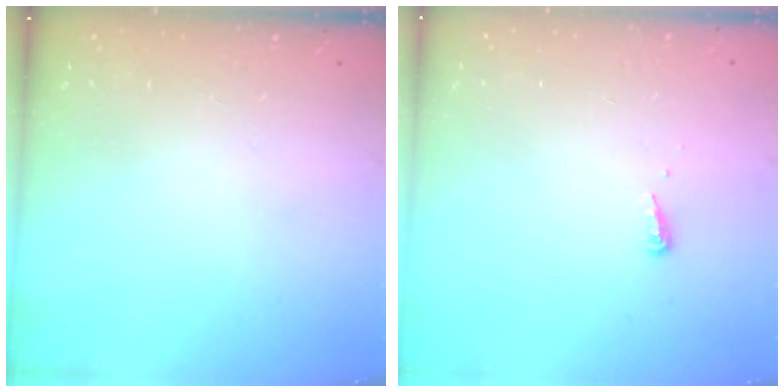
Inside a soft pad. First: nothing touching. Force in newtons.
{"total": 3.9, "press": 3.9, "slide": 0.5}